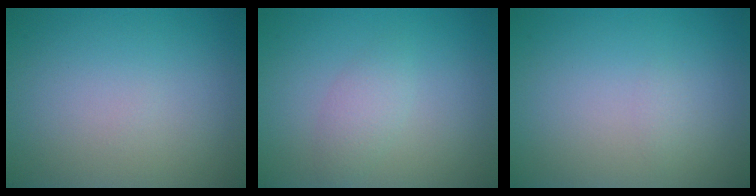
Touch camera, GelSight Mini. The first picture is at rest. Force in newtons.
{"total": 1.7, "press": 1.7, "slide": 0.1}
{"total": 0.6, "press": 0.6, "slide": 0.0}